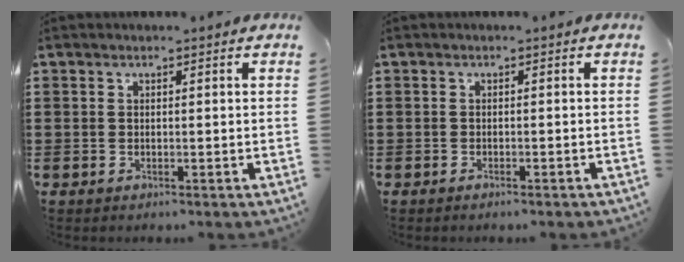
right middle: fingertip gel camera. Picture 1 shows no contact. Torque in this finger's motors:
{"motor_torque": [-0.91, 0.88, -0.02, -0.01]}